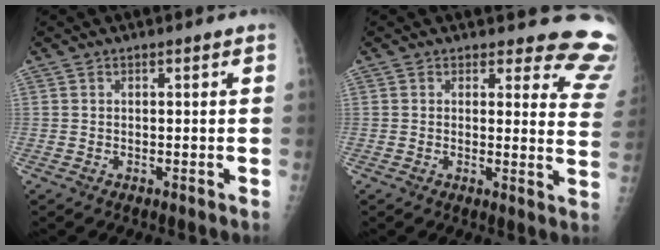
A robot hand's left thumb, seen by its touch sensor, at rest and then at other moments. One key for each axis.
{"total": 11.7, "fx": 11.2, "fy": 3.4, "fz": 1.1, "tx": 0.044, "ty": -0.109, "tz": 0.082}